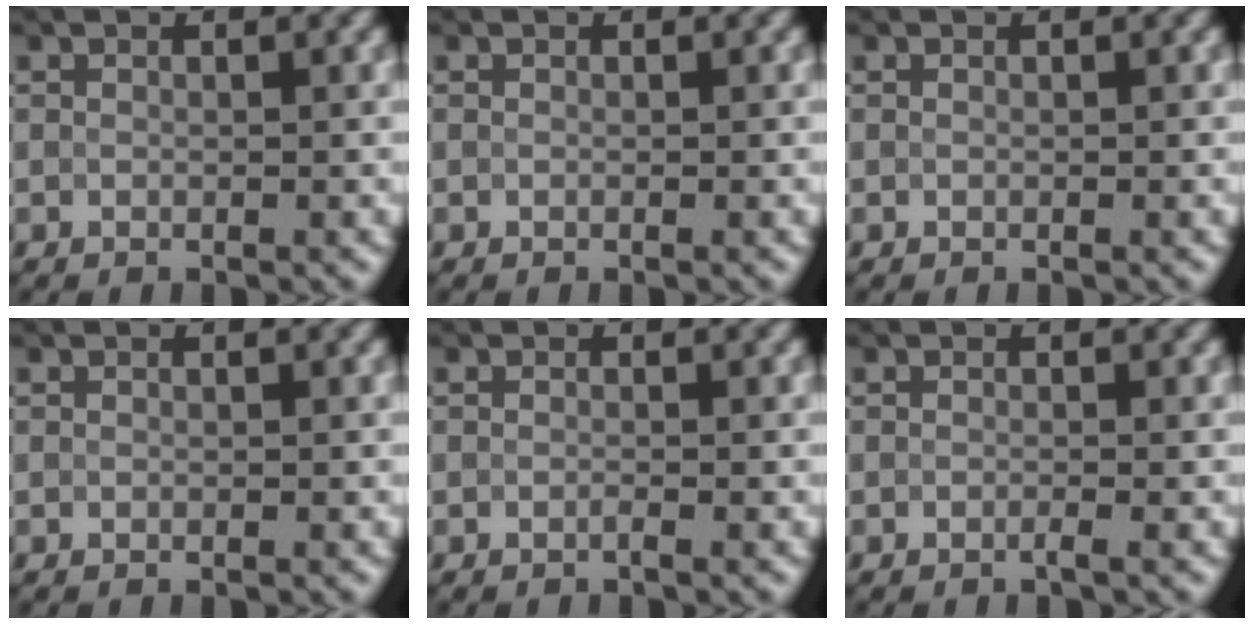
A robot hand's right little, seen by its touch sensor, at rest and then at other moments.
{"total": 0.0}
{"total": 0.0}
{"total": 0.0}
{"total": 0.7, "force": [-0.6, -0.1, 0.3], "torque": [-0.004, -0.004, -0.010]}
{"total": 0.9, "force": [-0.7, 0.0, 0.6], "torque": [-0.005, -0.006, -0.012]}